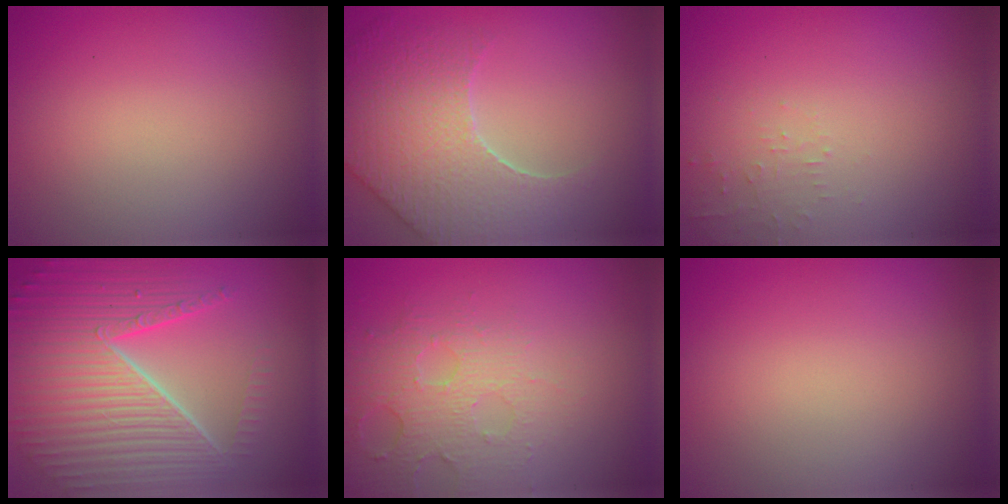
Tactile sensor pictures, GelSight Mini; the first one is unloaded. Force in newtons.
{"total": 7.8, "press": 5.8, "slide": 5.2}
{"total": 1.2, "press": 1.2, "slide": 0.3}
{"total": 10.2, "press": 6.5, "slide": 7.8}
{"total": 3.7, "press": 3.4, "slide": 1.5}
{"total": 0.0}